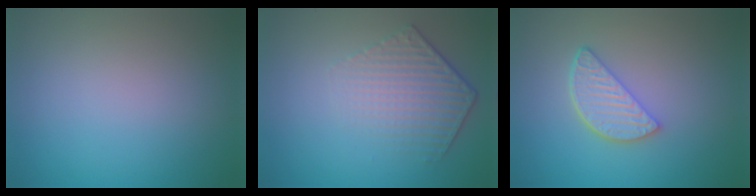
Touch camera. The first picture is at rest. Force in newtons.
{"total": 4.3, "press": 3.1, "slide": 3.1}
{"total": 3.5, "press": 2.9, "slide": 2.0}